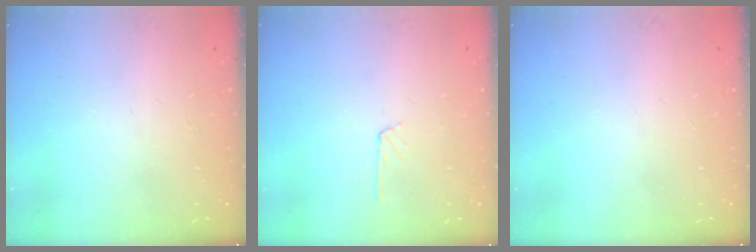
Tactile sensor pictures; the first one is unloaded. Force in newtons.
{"total": 3.0, "press": 3.0, "slide": 0.3}
{"total": 0.0}